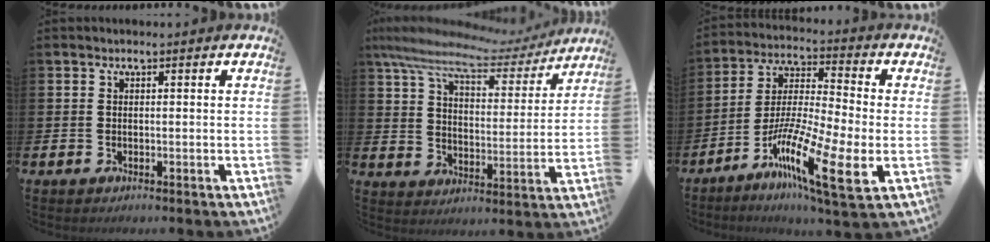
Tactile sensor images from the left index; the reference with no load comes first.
{"total": 9.6, "force": [8.3, 2.3, 4.4], "torque": [-0.115, -0.048, 0.139]}
{"total": 11.3, "force": [-5.1, 0.6, 10.1], "torque": [-0.198, -0.037, -0.105]}